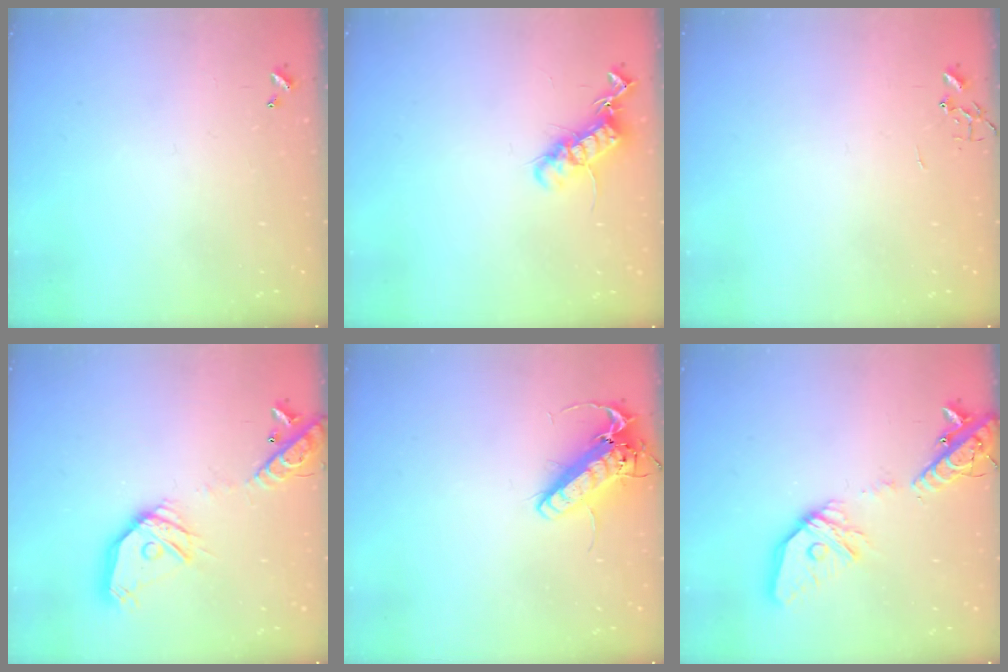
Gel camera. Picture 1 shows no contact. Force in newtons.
{"total": 13.0, "press": 13.0, "slide": 0.3}
{"total": 0.0}
{"total": 18.8, "press": 18.6, "slide": 3.0}
{"total": 14.8, "press": 14.5, "slide": 2.9}
{"total": 20.2, "press": 20.0, "slide": 3.0}